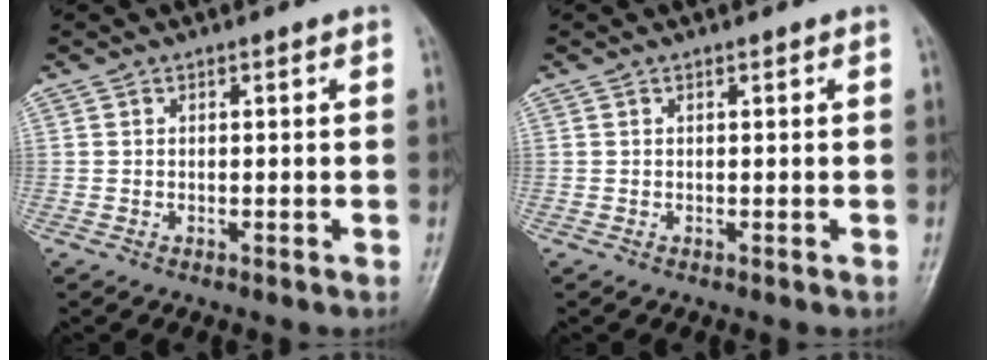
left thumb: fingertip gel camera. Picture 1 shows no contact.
{"total": 0.0}